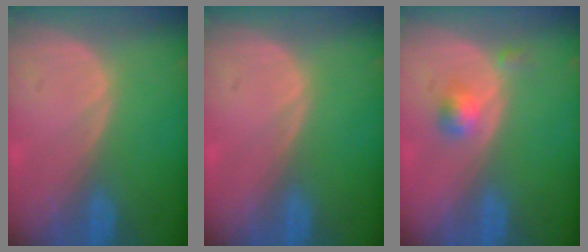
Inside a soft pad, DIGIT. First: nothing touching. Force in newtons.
{"total": 0.0}
{"total": 2.6, "press": 2.4, "slide": 1.1}